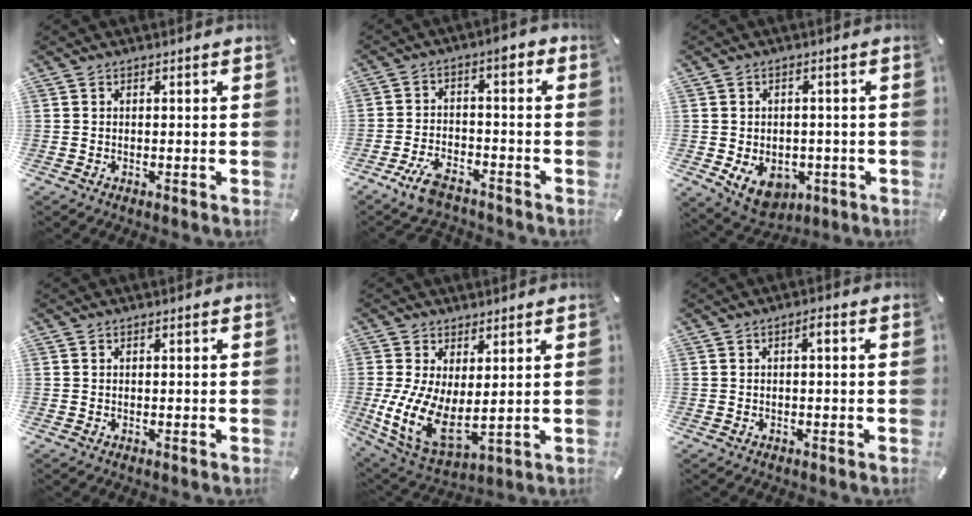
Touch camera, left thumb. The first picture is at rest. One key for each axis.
{"total": 9.3, "fx": -5.1, "fy": 4.7, "fz": 6.2, "tx": -0.119, "ty": 0.028, "tz": -0.096}
{"total": 7.8, "fx": -2.6, "fy": 6.1, "fz": 4.1, "tx": -0.066, "ty": 0.009, "tz": -0.047}
{"total": 0.0}
{"total": 11.6, "fx": 1.3, "fy": 6.2, "fz": 9.6, "tx": -0.199, "ty": -0.033, "tz": 0.033}
{"total": 1.7, "fx": -0.1, "fy": 0.3, "fz": 1.7, "tx": -0.033, "ty": 0.005, "tz": -0.004}